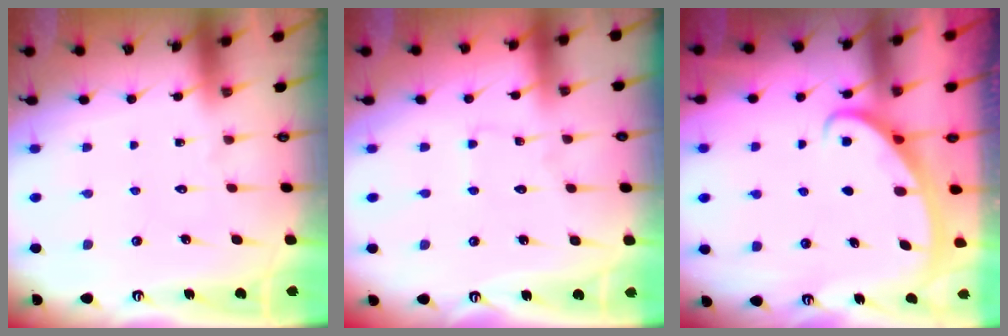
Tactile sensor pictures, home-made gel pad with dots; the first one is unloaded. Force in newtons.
{"total": 1.1, "press": 1.1, "slide": 0.2}
{"total": 2.6, "press": 2.5, "slide": 0.4}